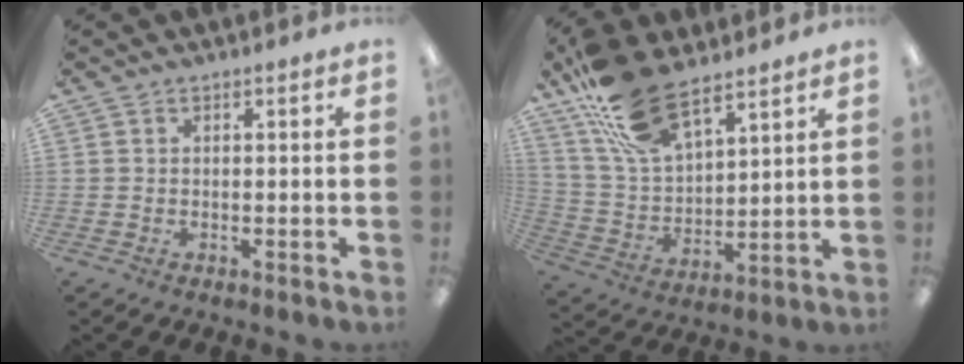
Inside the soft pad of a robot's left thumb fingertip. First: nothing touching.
{"total": 17.6, "force": [12.5, 7.8, 9.6], "torque": [-0.211, -0.054, 0.231]}